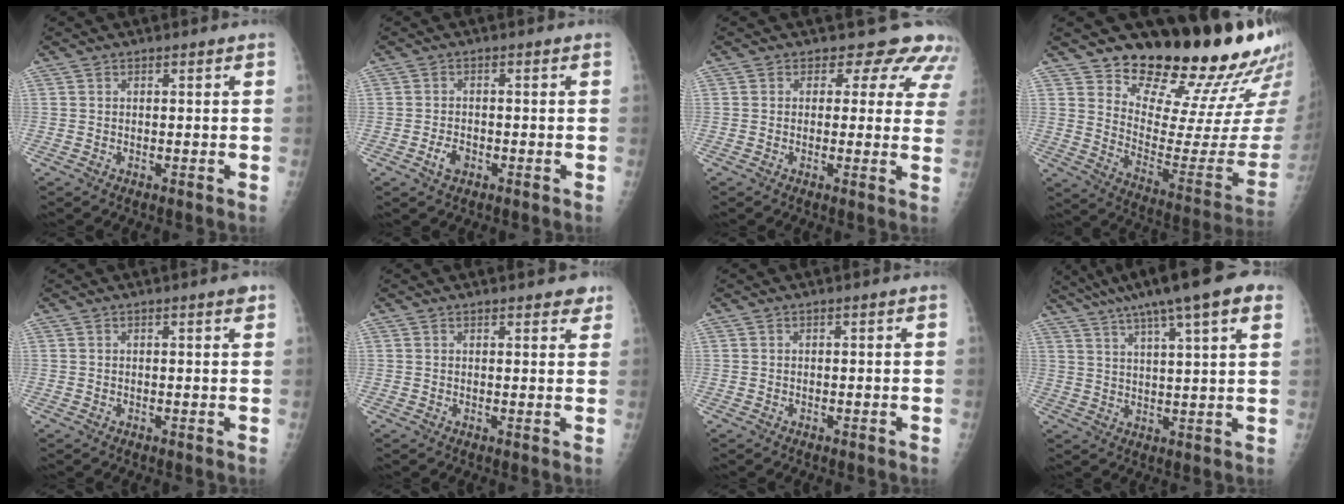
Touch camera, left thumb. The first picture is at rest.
{"total": 2.8, "force": [-1.2, 1.8, 1.7], "torque": [-0.028, 0.004, -0.020]}
{"total": 8.5, "force": [6.8, 4.8, 1.6], "torque": [0.033, -0.027, 0.051]}
{"total": 21.5, "force": [19.2, 5.0, 8.3], "torque": [-0.065, -0.188, 0.269]}
{"total": 1.2, "force": [0.8, 0.2, 0.9], "torque": [-0.013, -0.002, 0.008]}
{"total": 3.3, "force": [2.7, 1.3, 1.3], "torque": [0.012, -0.009, 0.027]}
{"total": 0.0}
{"total": 17.4, "force": [11.2, 3.0, 13.0], "torque": [-0.207, 0.010, 0.166]}